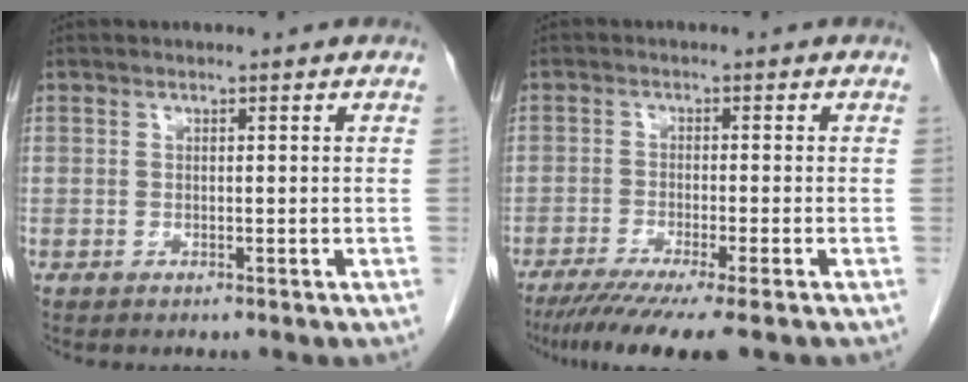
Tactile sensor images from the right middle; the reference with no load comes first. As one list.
[{"total": 9.0, "force": [-6.8, -0.4, 5.9], "torque": [-0.085, -0.024, -0.108]}]